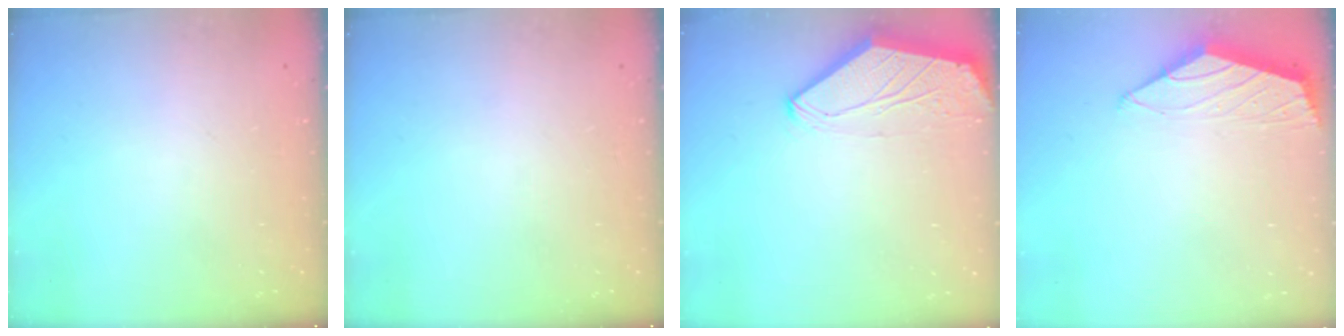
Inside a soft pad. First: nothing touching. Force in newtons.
{"total": 0.0}
{"total": 0.0}
{"total": 1.5, "press": 1.5, "slide": 0.4}